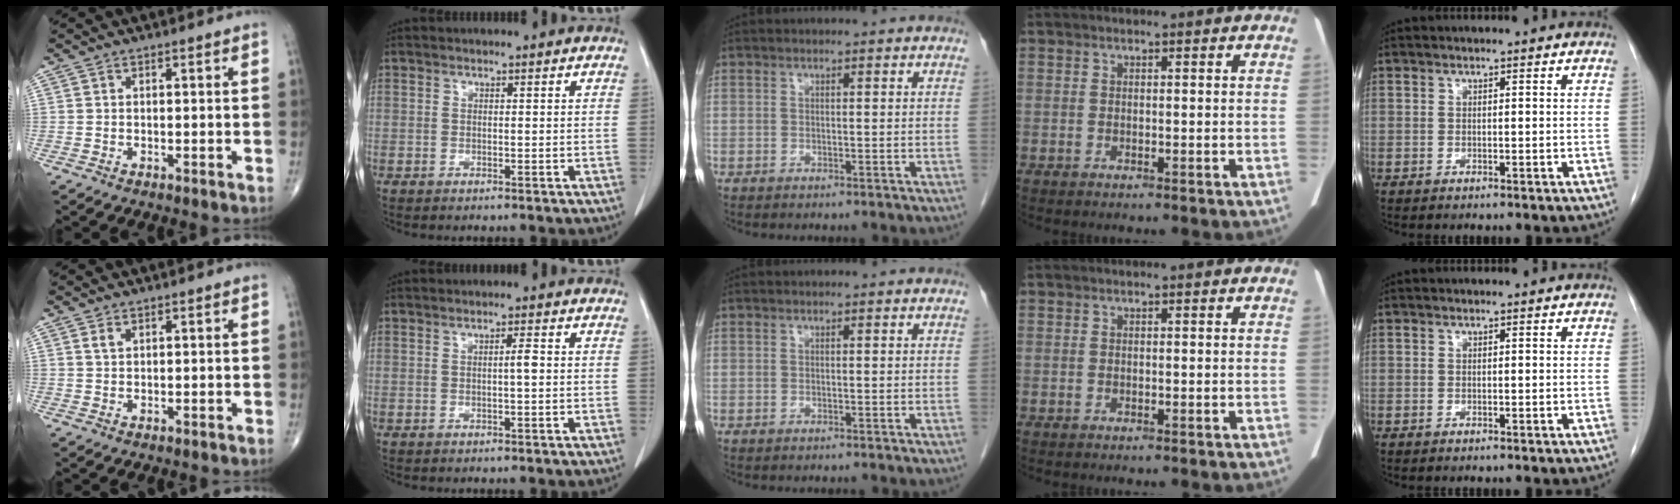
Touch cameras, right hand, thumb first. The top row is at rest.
{"thumb": {"total": 1.4, "force": [0.8, 0.8, 0.9], "torque": [-0.018, 0.003, 0.017]}, "index": {"total": 1.4, "force": [-0.1, 0.0, 1.4], "torque": [-0.024, 0.002, -0.001]}}